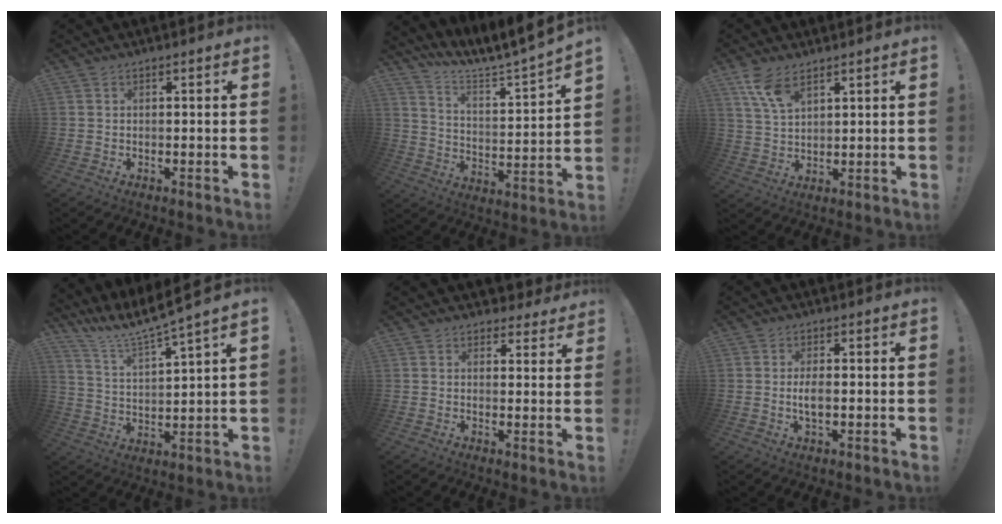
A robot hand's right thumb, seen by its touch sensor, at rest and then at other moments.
{"total": 6.4, "force": [5.6, -0.4, 2.9], "torque": [-0.048, -0.077, 0.083]}
{"total": 7.9, "force": [5.2, 3.5, 4.8], "torque": [-0.093, -0.021, 0.100]}
{"total": 9.8, "force": [8.9, -0.5, 4.0], "torque": [-0.089, -0.086, 0.148]}
{"total": 3.5, "force": [2.5, 2.4, 0.8], "torque": [0.002, -0.017, 0.043]}
{"total": 3.8, "force": [-0.6, 1.5, 3.4], "torque": [-0.066, 0.001, -0.013]}